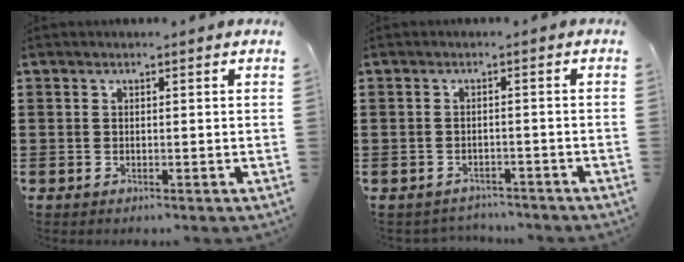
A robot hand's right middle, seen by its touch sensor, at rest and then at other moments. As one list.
[{"total": 2.0, "force": [-2.0, 0.4, -0.2], "torque": [-0.005, -0.002, -0.044]}]